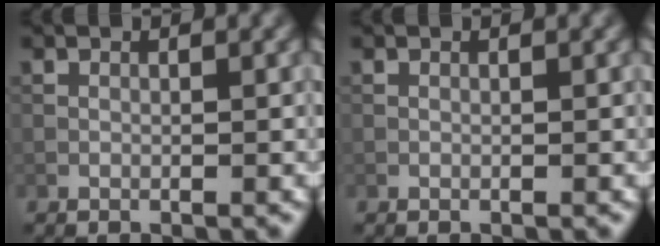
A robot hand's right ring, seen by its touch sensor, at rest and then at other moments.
{"total": 0.0}